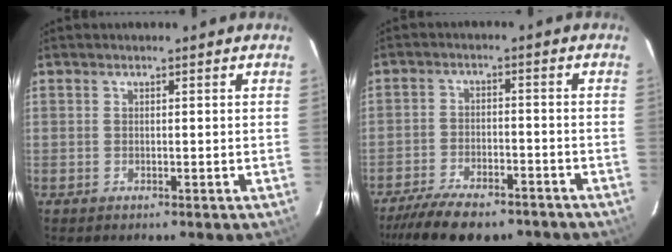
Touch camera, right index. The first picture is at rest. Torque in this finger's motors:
{"motor_torque": [1.22, -0.92, 0.32, 0.10]}